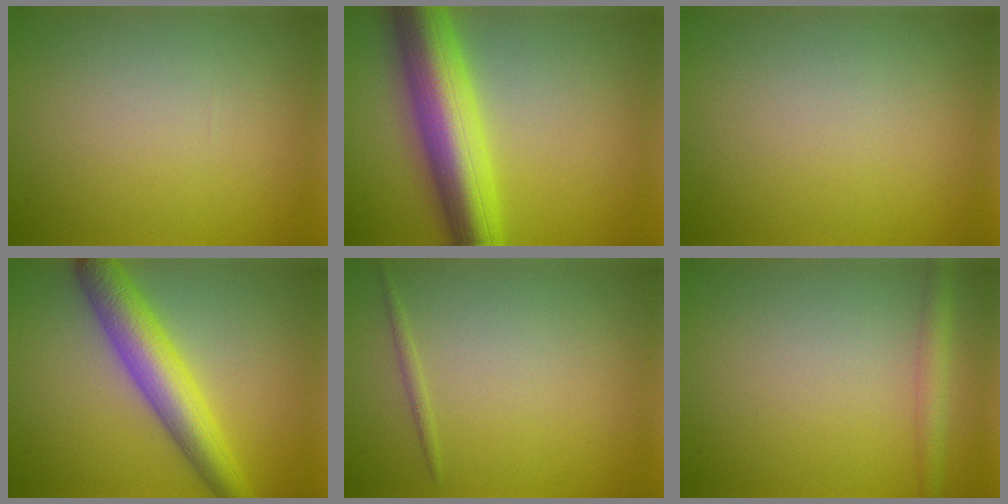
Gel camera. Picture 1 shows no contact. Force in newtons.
{"total": 10.2, "press": 10.2, "slide": 0.3}
{"total": 0.0}
{"total": 6.7, "press": 6.7, "slide": 0.2}
{"total": 0.7, "press": 0.7, "slide": 0.0}
{"total": 2.3, "press": 2.3, "slide": 0.0}